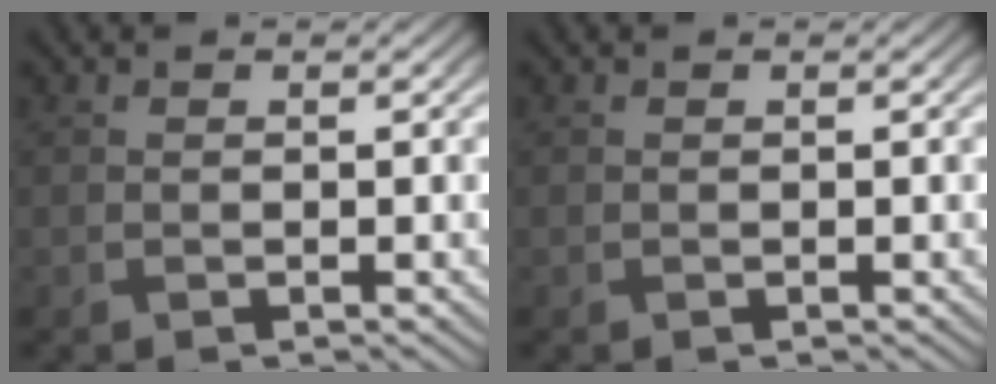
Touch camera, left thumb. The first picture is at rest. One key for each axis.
{"total": 0.0}